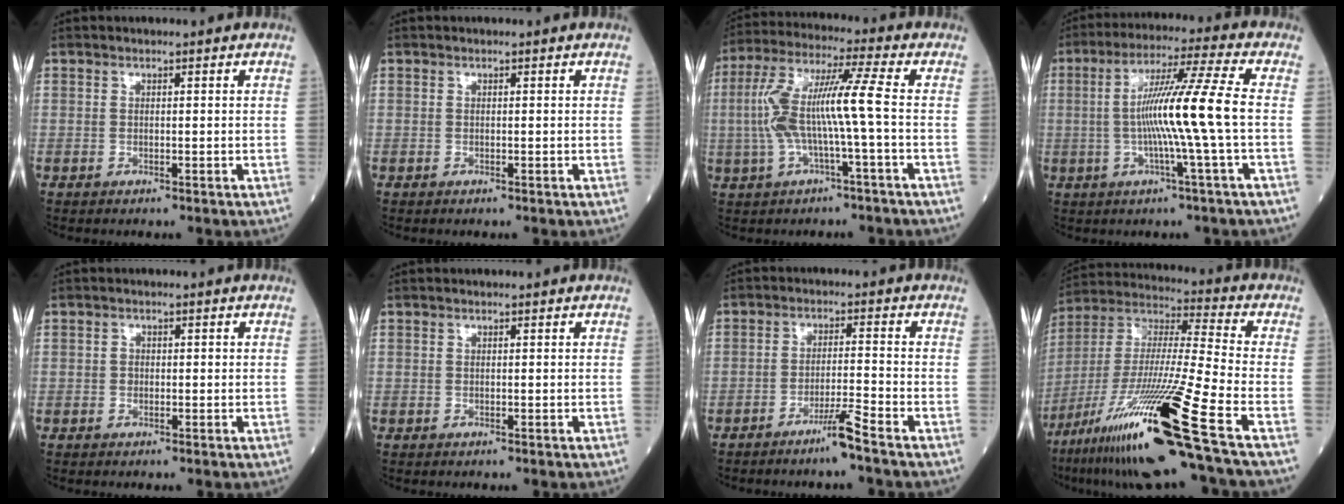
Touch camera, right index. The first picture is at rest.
{"total": 0.0}
{"total": 10.5, "force": [-1.1, 0.0, 10.4], "torque": [-0.219, 0.030, -0.024]}
{"total": 11.6, "force": [-0.9, -2.1, 11.4], "torque": [-0.207, 0.008, -0.018]}
{"total": 0.9, "force": [-0.2, 0.8, 0.3], "torque": [-0.001, 0.004, -0.006]}
{"total": 0.0}
{"total": 4.5, "force": [-3.5, -0.9, 2.8], "torque": [-0.049, -0.009, -0.070]}
{"total": 23.7, "force": [-13.5, -1.0, 19.4], "torque": [-0.376, -0.048, -0.250]}